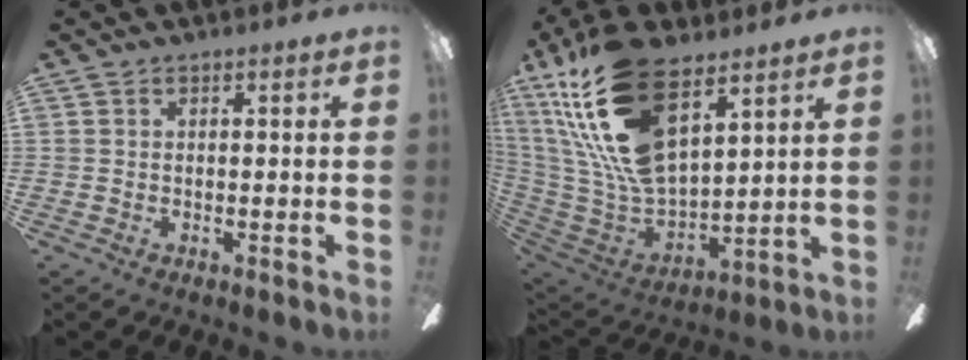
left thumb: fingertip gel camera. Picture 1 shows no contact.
{"total": 25.2, "force": [14.3, 11.0, 17.5], "torque": [-0.379, -0.080, 0.253]}